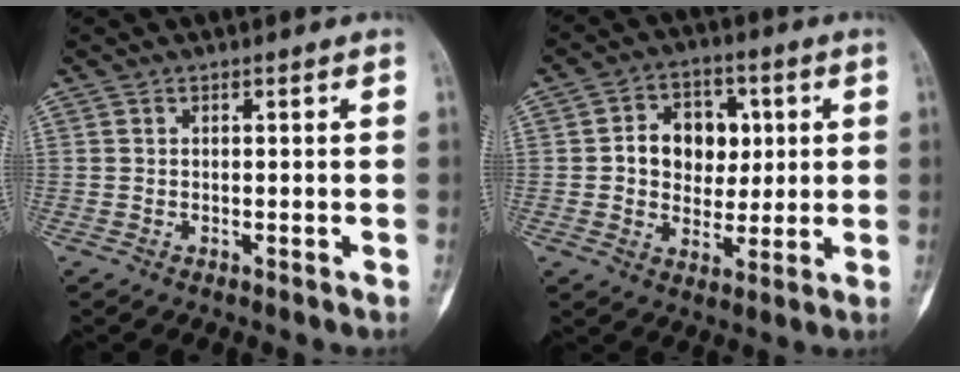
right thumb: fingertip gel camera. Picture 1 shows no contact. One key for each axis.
{"total": 11.0, "fx": 1.7, "fy": 8.5, "fz": 6.7, "tx": -0.053, "ty": 0.005, "tz": 0.026}